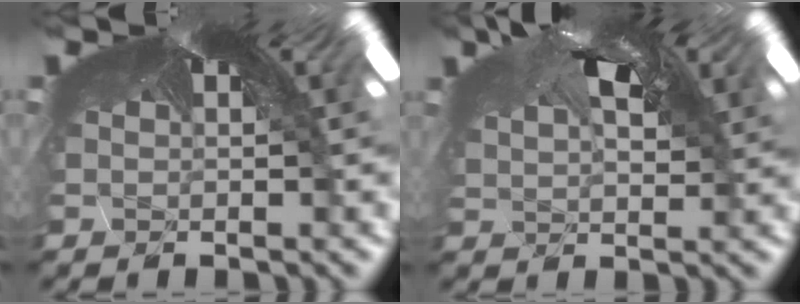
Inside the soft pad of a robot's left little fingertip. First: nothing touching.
{"total": 2.0, "force": [0.9, 1.6, 0.8], "torque": [-0.030, 0.000, 0.025]}